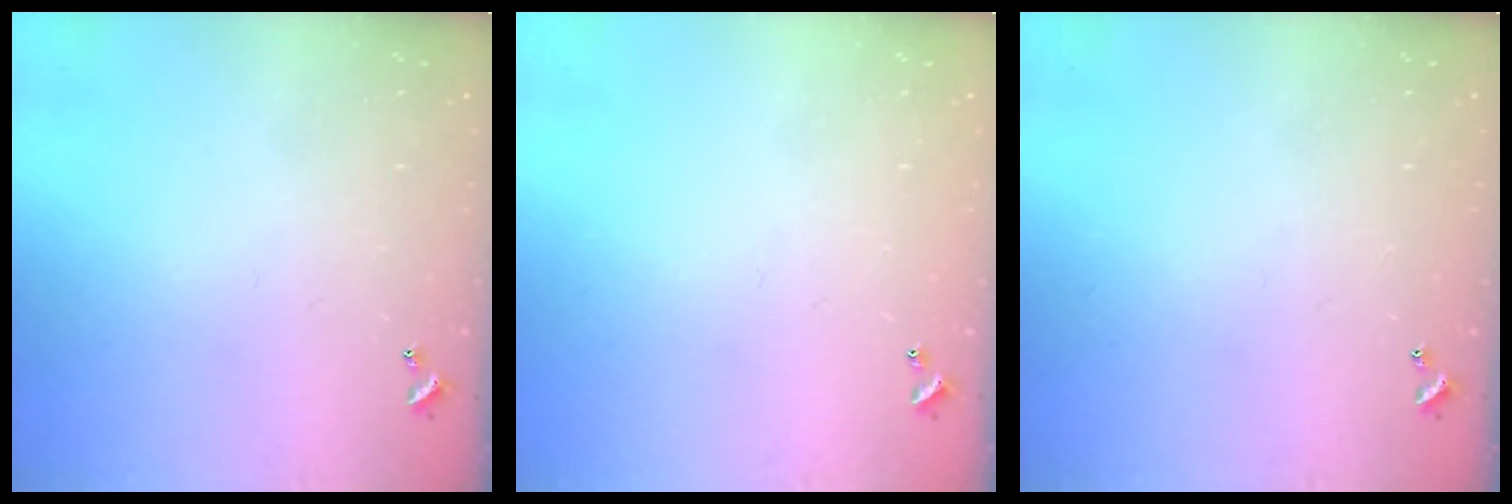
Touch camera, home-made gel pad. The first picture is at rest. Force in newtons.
{"total": 0.0}
{"total": 0.0}